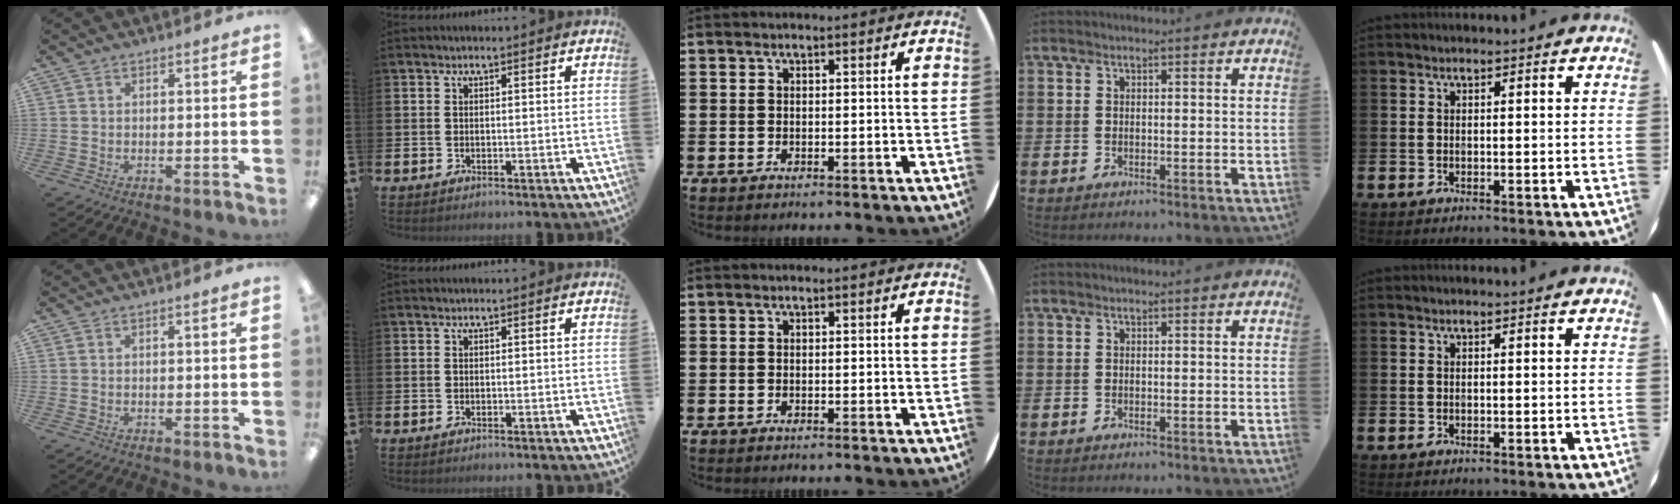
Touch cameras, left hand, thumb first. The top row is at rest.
{"thumb": {"total": 1.0, "force": [0.4, 0.1, 0.9], "torque": [-0.017, 0.001, 0.007]}}